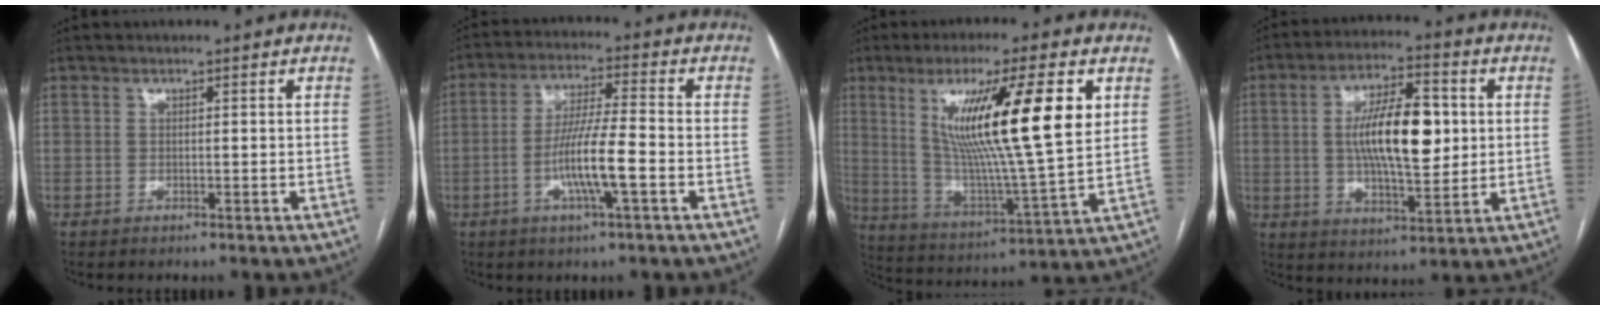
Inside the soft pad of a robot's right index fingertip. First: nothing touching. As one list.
[{"total": 9.1, "force": [-2.8, 0.3, 8.7], "torque": [-0.166, -0.001, -0.056]}, {"total": 19.2, "force": [6.2, 0.7, 18.2], "torque": [-0.316, -0.009, 0.100]}, {"total": 13.4, "force": [1.4, 4.4, 12.5], "torque": [-0.221, 0.011, 0.024]}]